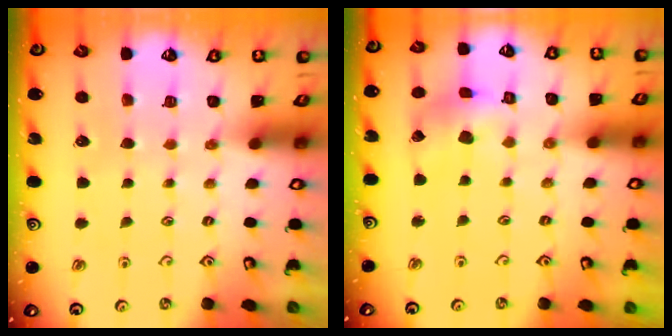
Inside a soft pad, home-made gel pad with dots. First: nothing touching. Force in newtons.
{"total": 5.1, "press": 5.1, "slide": 0.4}